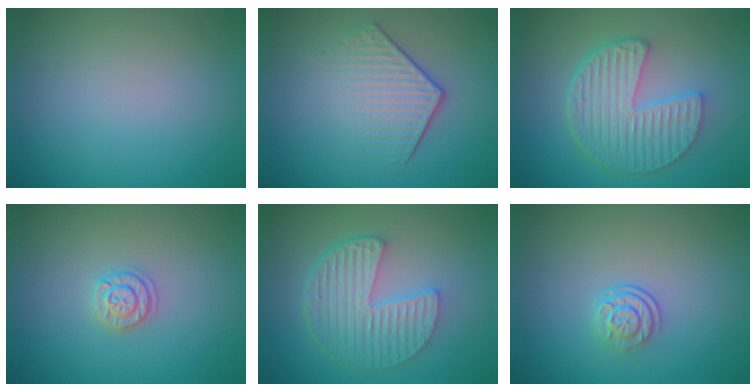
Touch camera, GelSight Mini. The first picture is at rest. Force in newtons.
{"total": 4.2, "press": 3.0, "slide": 2.9}
{"total": 6.5, "press": 4.9, "slide": 4.2}
{"total": 1.7, "press": 1.7, "slide": 0.2}
{"total": 6.0, "press": 4.3, "slide": 4.2}
{"total": 2.5, "press": 1.8, "slide": 1.8}